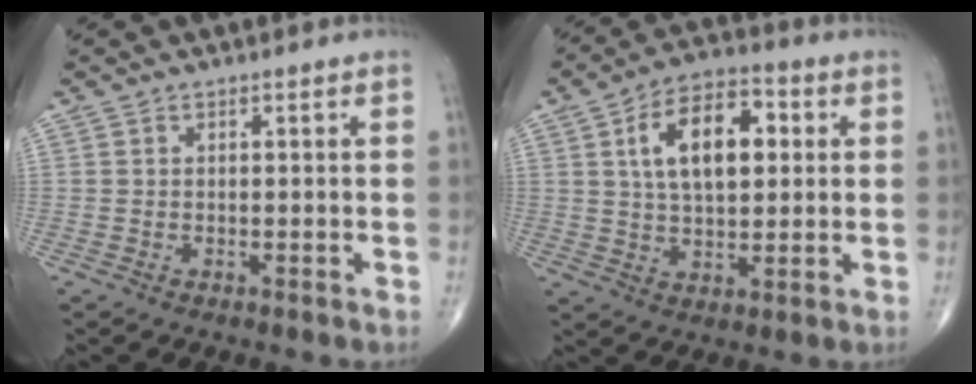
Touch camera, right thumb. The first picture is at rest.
{"total": 14.1, "force": [3.3, 7.6, 11.4], "torque": [-0.168, 0.009, 0.050]}